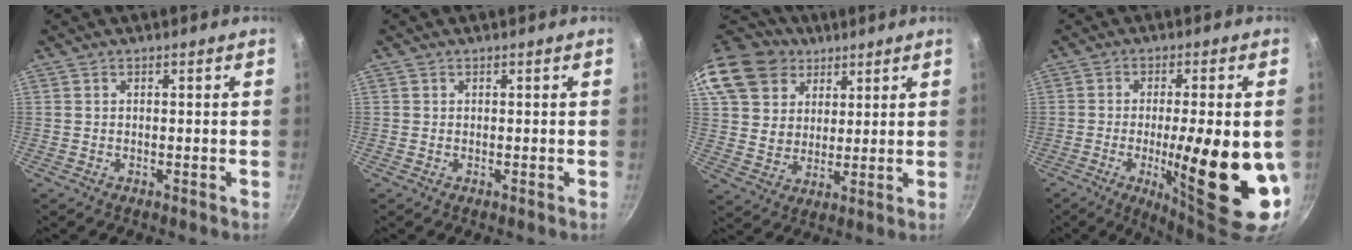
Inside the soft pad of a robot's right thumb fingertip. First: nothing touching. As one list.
[{"total": 0.0}, {"total": 16.9, "force": [9.5, 12.6, 5.9], "torque": [-0.103, -0.006, 0.178]}, {"total": 19.2, "force": [-3.5, 4.6, 18.3], "torque": [-0.251, -0.003, -0.042]}]